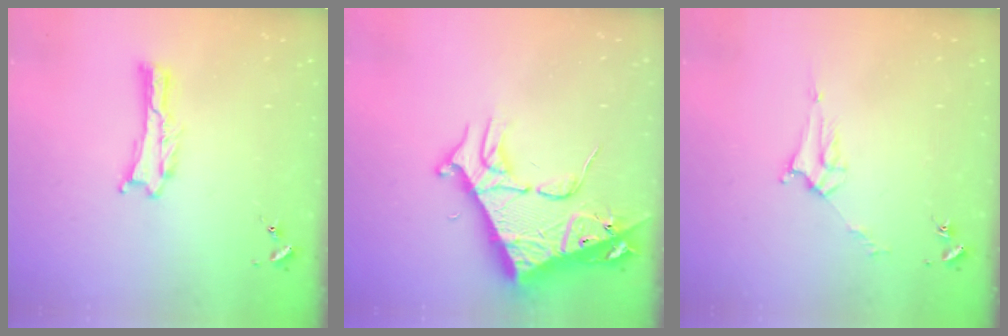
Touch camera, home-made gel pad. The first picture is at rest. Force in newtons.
{"total": 10.3, "press": 10.2, "slide": 1.3}
{"total": 3.8, "press": 3.8, "slide": 0.3}